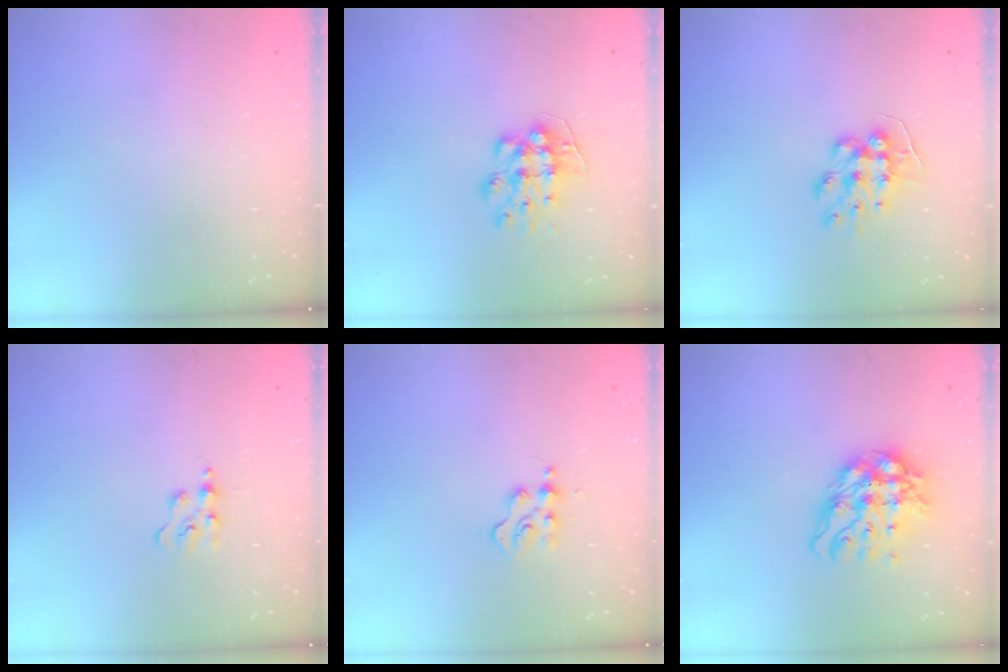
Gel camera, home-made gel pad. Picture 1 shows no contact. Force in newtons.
{"total": 8.9, "press": 8.9, "slide": 0.2}
{"total": 9.6, "press": 9.5, "slide": 0.9}
{"total": 2.9, "press": 2.9, "slide": 0.4}
{"total": 3.8, "press": 3.8, "slide": 0.4}
{"total": 13.0, "press": 12.9, "slide": 1.5}